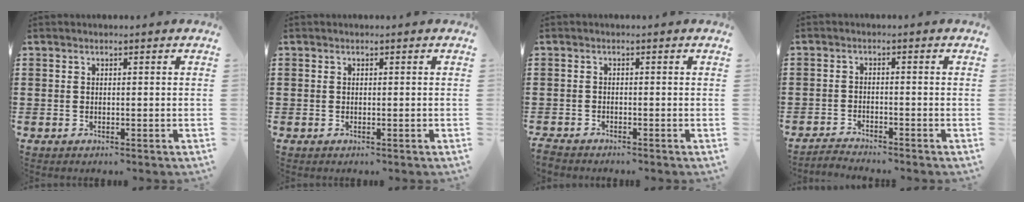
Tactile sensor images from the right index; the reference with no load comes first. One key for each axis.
{"total": 0.0}
{"total": 1.5, "fx": -1.5, "fy": 0.1, "fz": -0.1, "tx": -0.002, "ty": 0.001, "tz": -0.032}
{"total": 2.0, "fx": -2.0, "fy": 0.0, "fz": -0.1, "tx": -0.003, "ty": 0.003, "tz": -0.044}